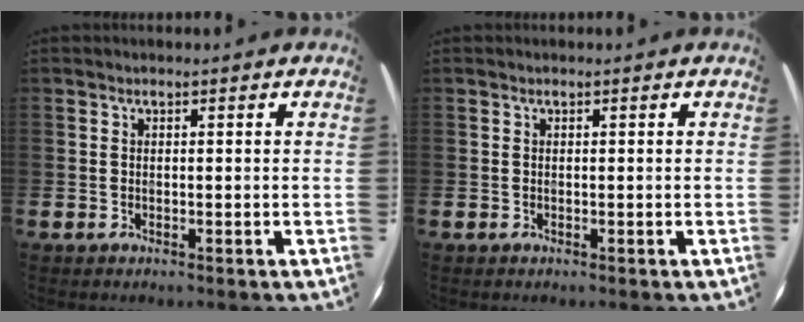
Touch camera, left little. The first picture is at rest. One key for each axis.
{"total": 0.0}